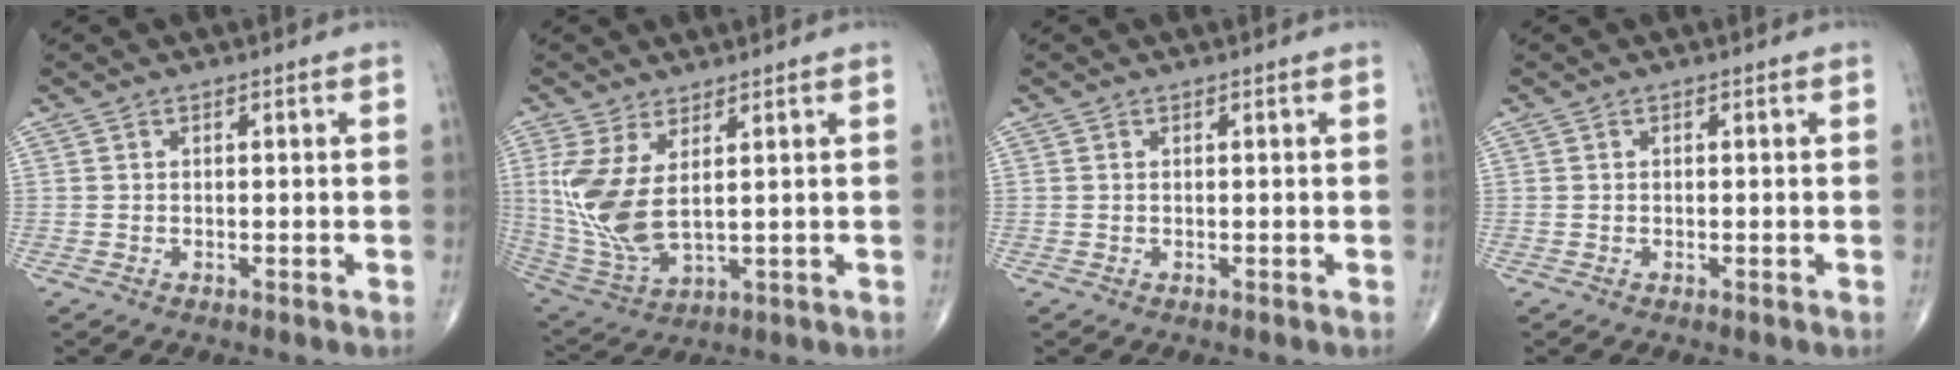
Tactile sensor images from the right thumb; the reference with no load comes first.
{"total": 11.6, "force": [2.6, 4.9, 10.2], "torque": [-0.234, -0.023, 0.069]}
{"total": 0.0}
{"total": 0.0}